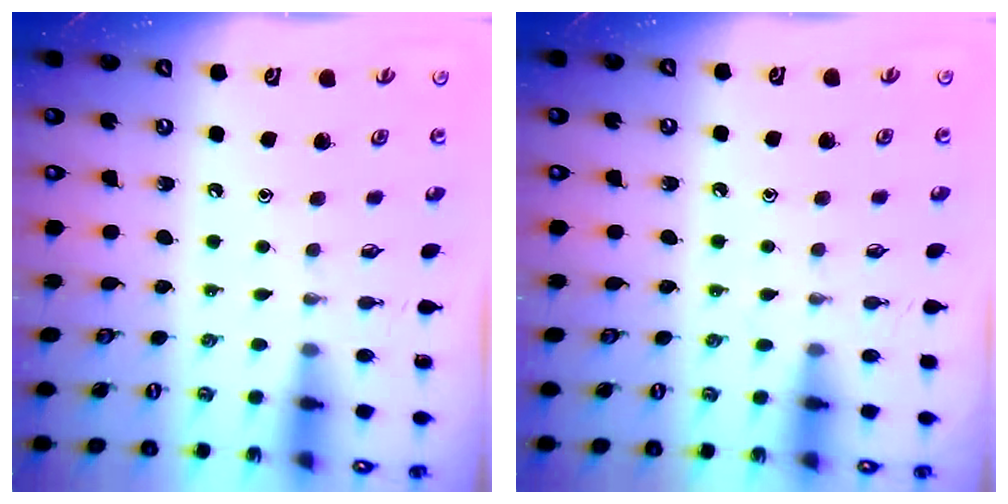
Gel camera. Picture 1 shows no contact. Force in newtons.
{"total": 5.4, "press": 5.4, "slide": 0.7}